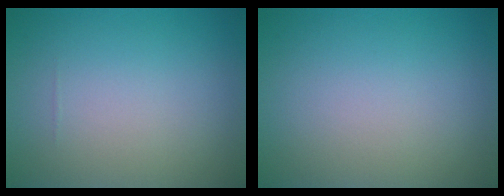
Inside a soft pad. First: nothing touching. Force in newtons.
{"total": 0.0}